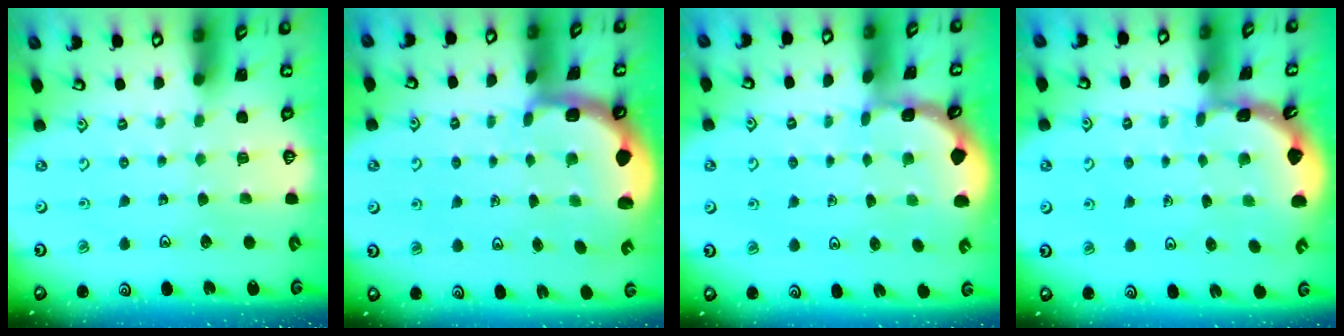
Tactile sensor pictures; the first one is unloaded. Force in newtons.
{"total": 2.1, "press": 1.9, "slide": 0.8}
{"total": 1.5, "press": 1.4, "slide": 0.3}
{"total": 1.7, "press": 1.7, "slide": 0.1}